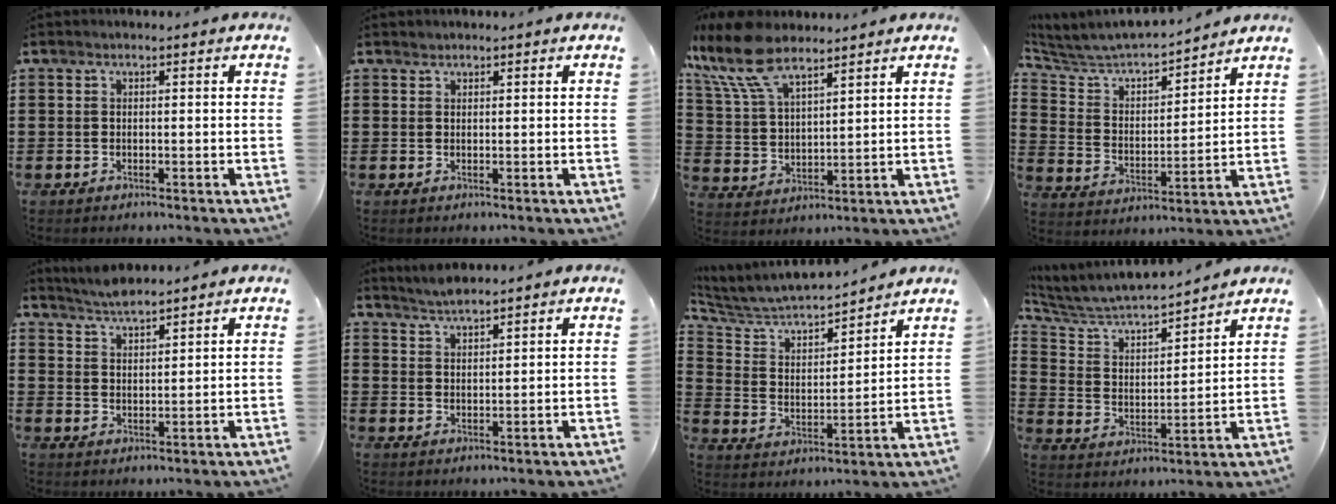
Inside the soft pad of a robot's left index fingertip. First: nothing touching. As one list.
[{"total": 0.5, "force": [0.5, 0.2, 0.0], "torque": [-0.001, 0.000, 0.011]}, {"total": 11.6, "force": [8.5, 3.9, 6.8], "torque": [-0.169, -0.023, 0.155]}, {"total": 5.5, "force": [5.2, 1.1, 1.3], "torque": [-0.054, -0.040, 0.083]}, {"total": 3.4, "force": [3.3, -0.1, 0.4], "torque": [-0.017, -0.011, 0.062]}, {"total": 2.6, "force": [2.6, -0.2, 0.1], "torque": [-0.009, -0.005, 0.050]}, {"total": 5.3, "force": [5.1, 1.0, 1.3], "torque": [-0.054, -0.040, 0.079]}, {"total": 5.4, "force": [5.1, 0.9, 1.4], "torque": [-0.055, -0.038, 0.081]}]